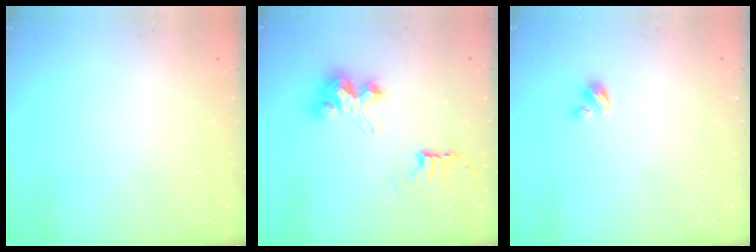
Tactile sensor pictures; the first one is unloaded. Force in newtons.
{"total": 7.8, "press": 7.8, "slide": 0.6}
{"total": 2.7, "press": 2.7, "slide": 0.3}